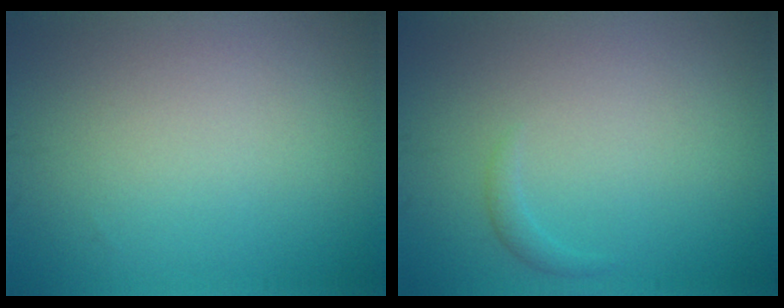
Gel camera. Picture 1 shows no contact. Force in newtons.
{"total": 0.7, "press": 0.7, "slide": 0.1}